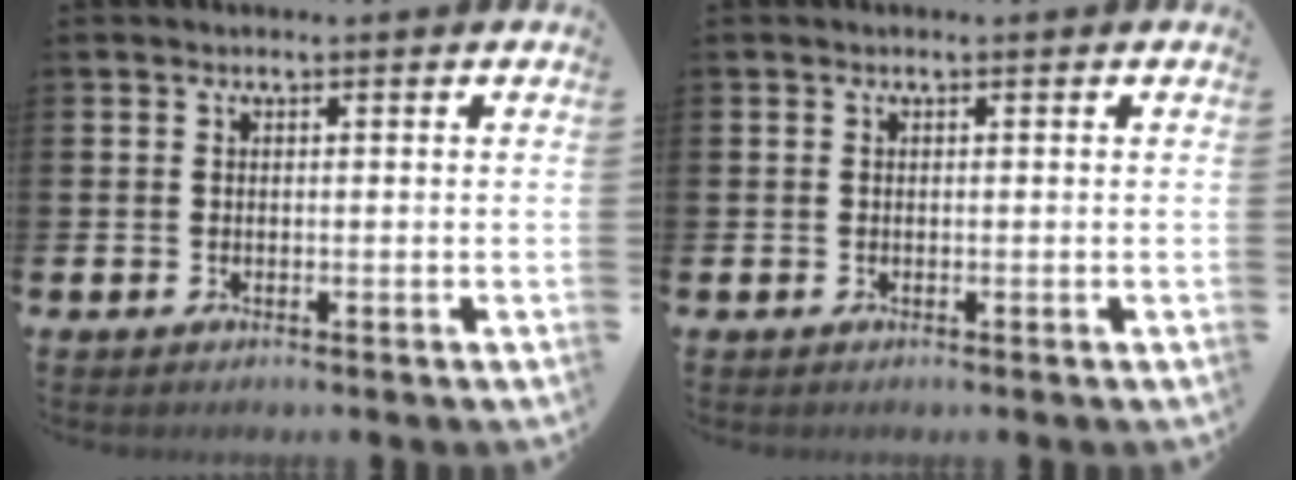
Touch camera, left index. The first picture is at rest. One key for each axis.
{"total": 0.0}